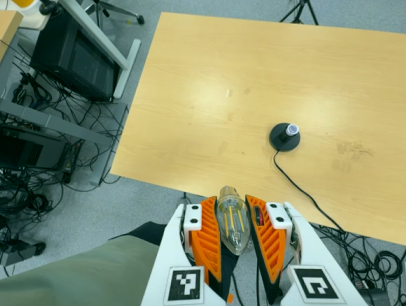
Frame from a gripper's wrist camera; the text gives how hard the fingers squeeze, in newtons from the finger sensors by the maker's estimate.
{"total": 21.3, "left": 23.1, "right": 19.4}